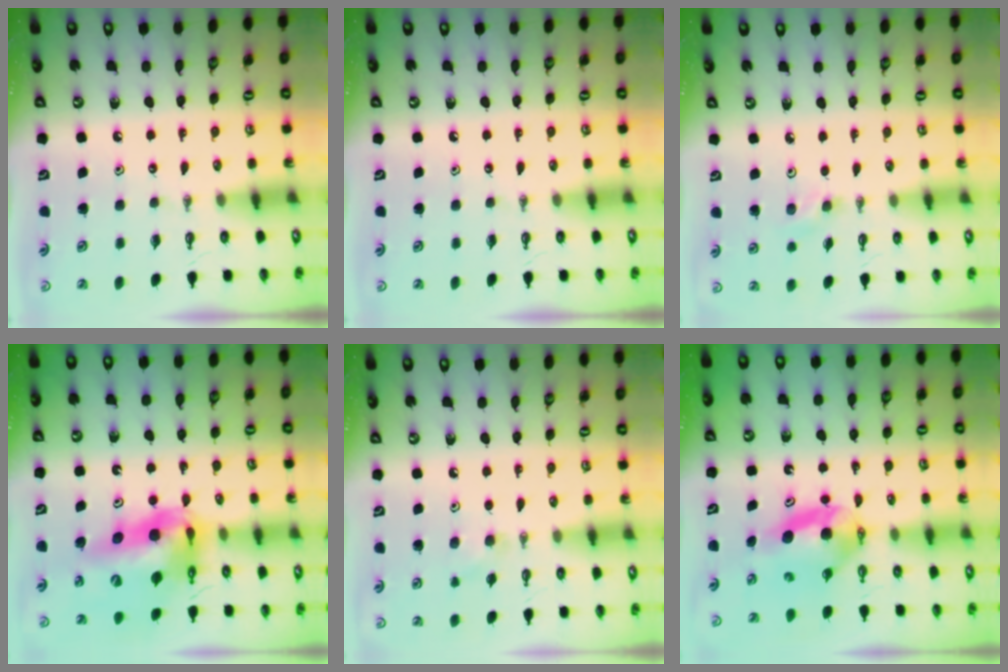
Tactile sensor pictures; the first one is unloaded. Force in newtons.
{"total": 0.0}
{"total": 2.6, "press": 2.5, "slide": 0.8}
{"total": 16.8, "press": 15.9, "slide": 5.4}
{"total": 7.1, "press": 6.1, "slide": 3.5}
{"total": 6.6, "press": 6.2, "slide": 2.4}